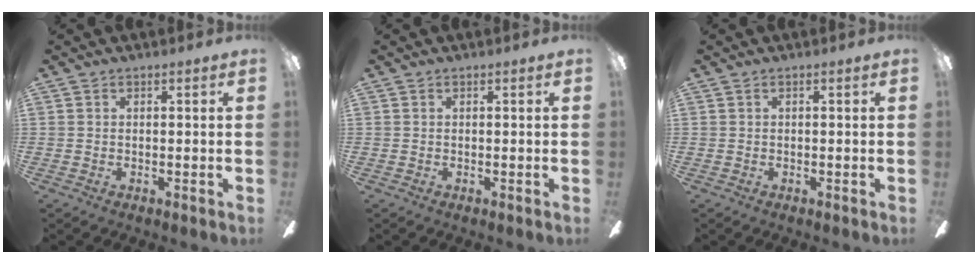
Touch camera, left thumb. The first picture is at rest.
{"total": 0.0}
{"total": 0.0}